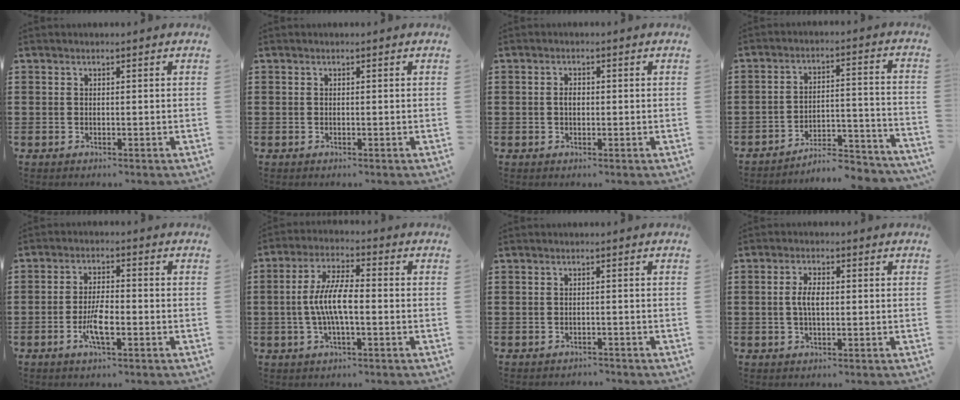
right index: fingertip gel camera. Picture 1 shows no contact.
{"total": 0.0}
{"total": 1.6, "force": [-0.1, 0.9, 1.3], "torque": [-0.026, 0.005, -0.003]}
{"total": 6.1, "force": [-5.8, 0.7, 1.6], "torque": [-0.022, 0.006, -0.115]}
{"total": 5.5, "force": [-2.0, 1.3, 4.9], "torque": [-0.109, -0.010, -0.041]}
{"total": 7.4, "force": [-1.1, 2.1, 7.0], "torque": [-0.148, -0.005, -0.026]}
{"total": 1.0, "force": [-1.0, 0.1, 0.0], "torque": [-0.004, -0.001, -0.022]}
{"total": 3.5, "force": [0.0, 1.4, 3.2], "torque": [-0.070, 0.001, -0.004]}